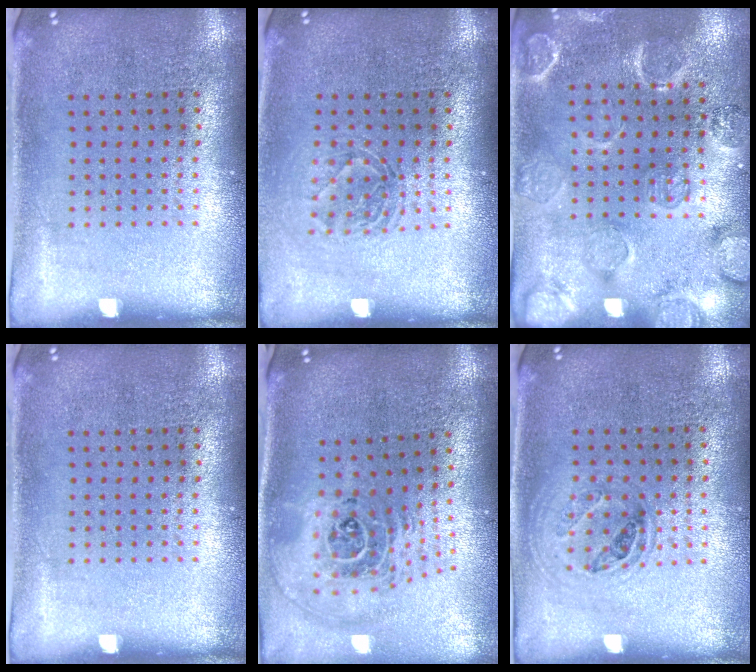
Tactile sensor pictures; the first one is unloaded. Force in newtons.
{"total": 1.3, "press": 1.1, "slide": 0.7}
{"total": 2.3, "press": 2.1, "slide": 0.9}
{"total": 0.0}
{"total": 2.6, "press": 1.8, "slide": 1.9}
{"total": 1.1, "press": 1.0, "slide": 0.4}